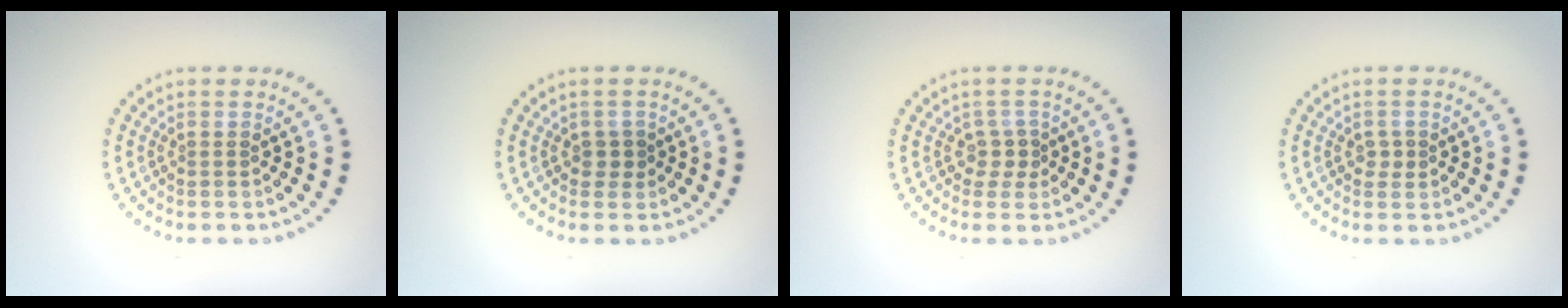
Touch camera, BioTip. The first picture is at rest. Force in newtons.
{"total": 1.2, "press": 1.1, "slide": 0.4}
{"total": 1.6, "press": 1.2, "slide": 1.1}
{"total": 1.1, "press": 1.1, "slide": 0.3}